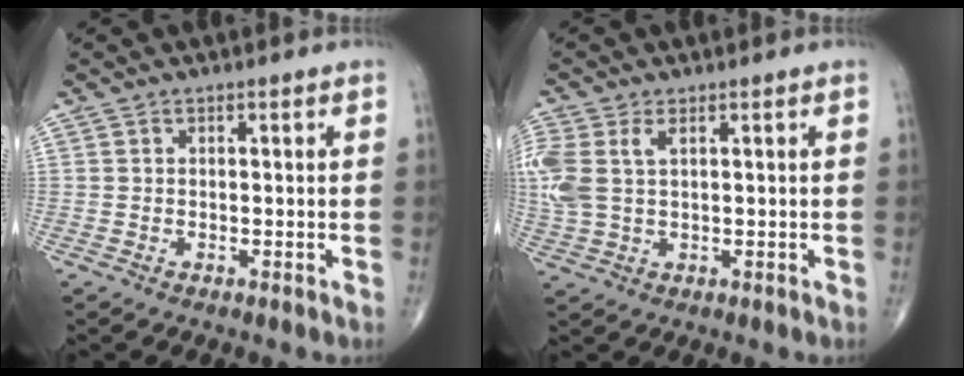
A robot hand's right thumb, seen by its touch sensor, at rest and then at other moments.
{"total": 8.6, "force": [2.2, 5.0, 6.7], "torque": [-0.190, 0.015, 0.052]}